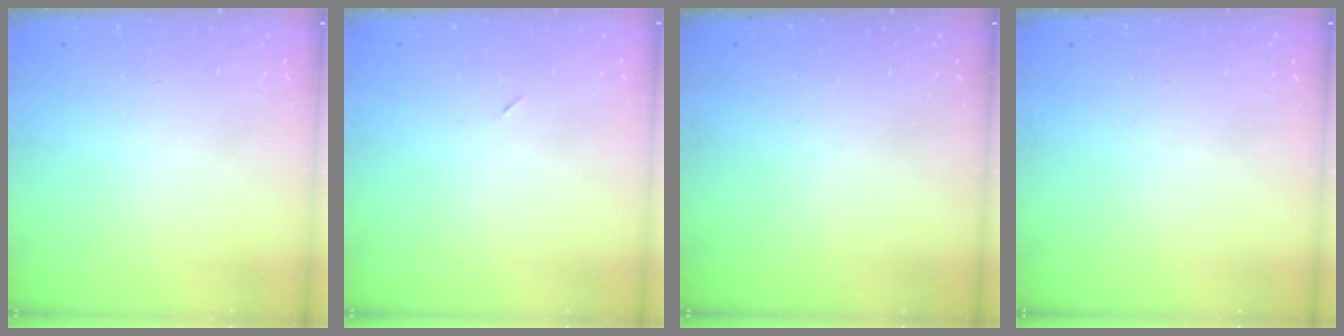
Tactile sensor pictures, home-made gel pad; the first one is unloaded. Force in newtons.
{"total": 2.3, "press": 1.9, "slide": 1.2}
{"total": 0.0}
{"total": 0.0}